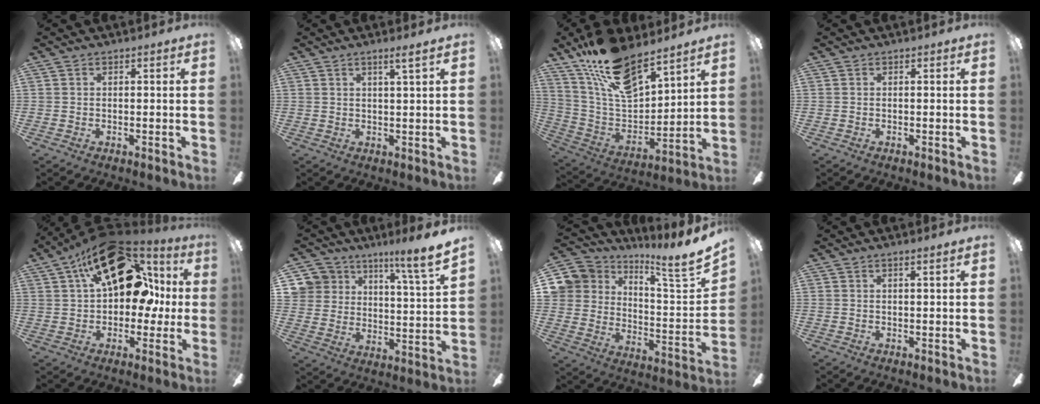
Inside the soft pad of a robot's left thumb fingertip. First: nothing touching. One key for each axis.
{"total": 2.8, "fx": 2.0, "fy": -0.3, "fz": 1.9, "tx": -0.033, "ty": -0.006, "tz": 0.031}
{"total": 18.7, "fx": 14.0, "fy": 7.2, "fz": 9.9, "tx": -0.190, "ty": -0.087, "tz": 0.253}
{"total": 0.0}
{"total": 23.9, "fx": 10.1, "fy": 12.9, "fz": 17.4, "tx": -0.260, "ty": -0.033, "tz": 0.171}
{"total": 11.7, "fx": 10.1, "fy": 4.0, "fz": 4.4, "tx": -0.079, "ty": -0.071, "tz": 0.180}
{"total": 11.8, "fx": 9.0, "fy": 5.2, "fz": 5.5, "tx": -0.081, "ty": -0.077, "tz": 0.153}
{"total": 1.2, "fx": 0.9, "fy": -0.1, "fz": 0.8, "tx": -0.016, "ty": -0.002, "tz": 0.015}